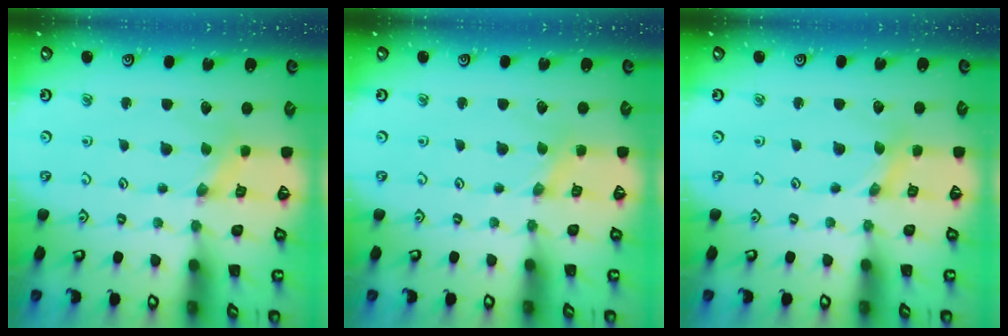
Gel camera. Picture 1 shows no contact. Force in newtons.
{"total": 0.0}
{"total": 0.0}